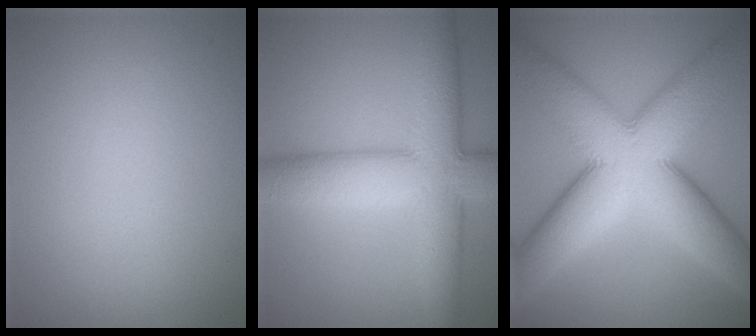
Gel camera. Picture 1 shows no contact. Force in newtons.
{"total": 10.0, "press": 10.0, "slide": 0.1}
{"total": 14.6, "press": 14.6, "slide": 0.3}